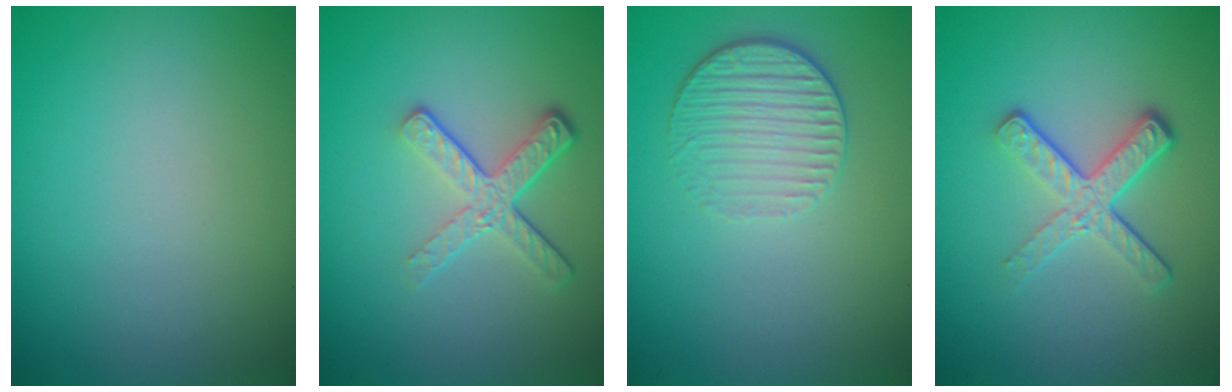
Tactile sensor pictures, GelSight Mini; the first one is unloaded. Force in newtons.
{"total": 3.9, "press": 2.6, "slide": 2.9}
{"total": 3.3, "press": 2.8, "slide": 1.8}
{"total": 4.1, "press": 2.7, "slide": 3.1}